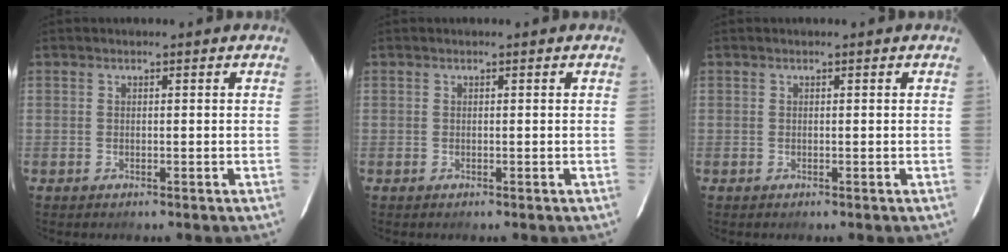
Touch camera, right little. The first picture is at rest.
{"total": 0.0}
{"total": 0.0}